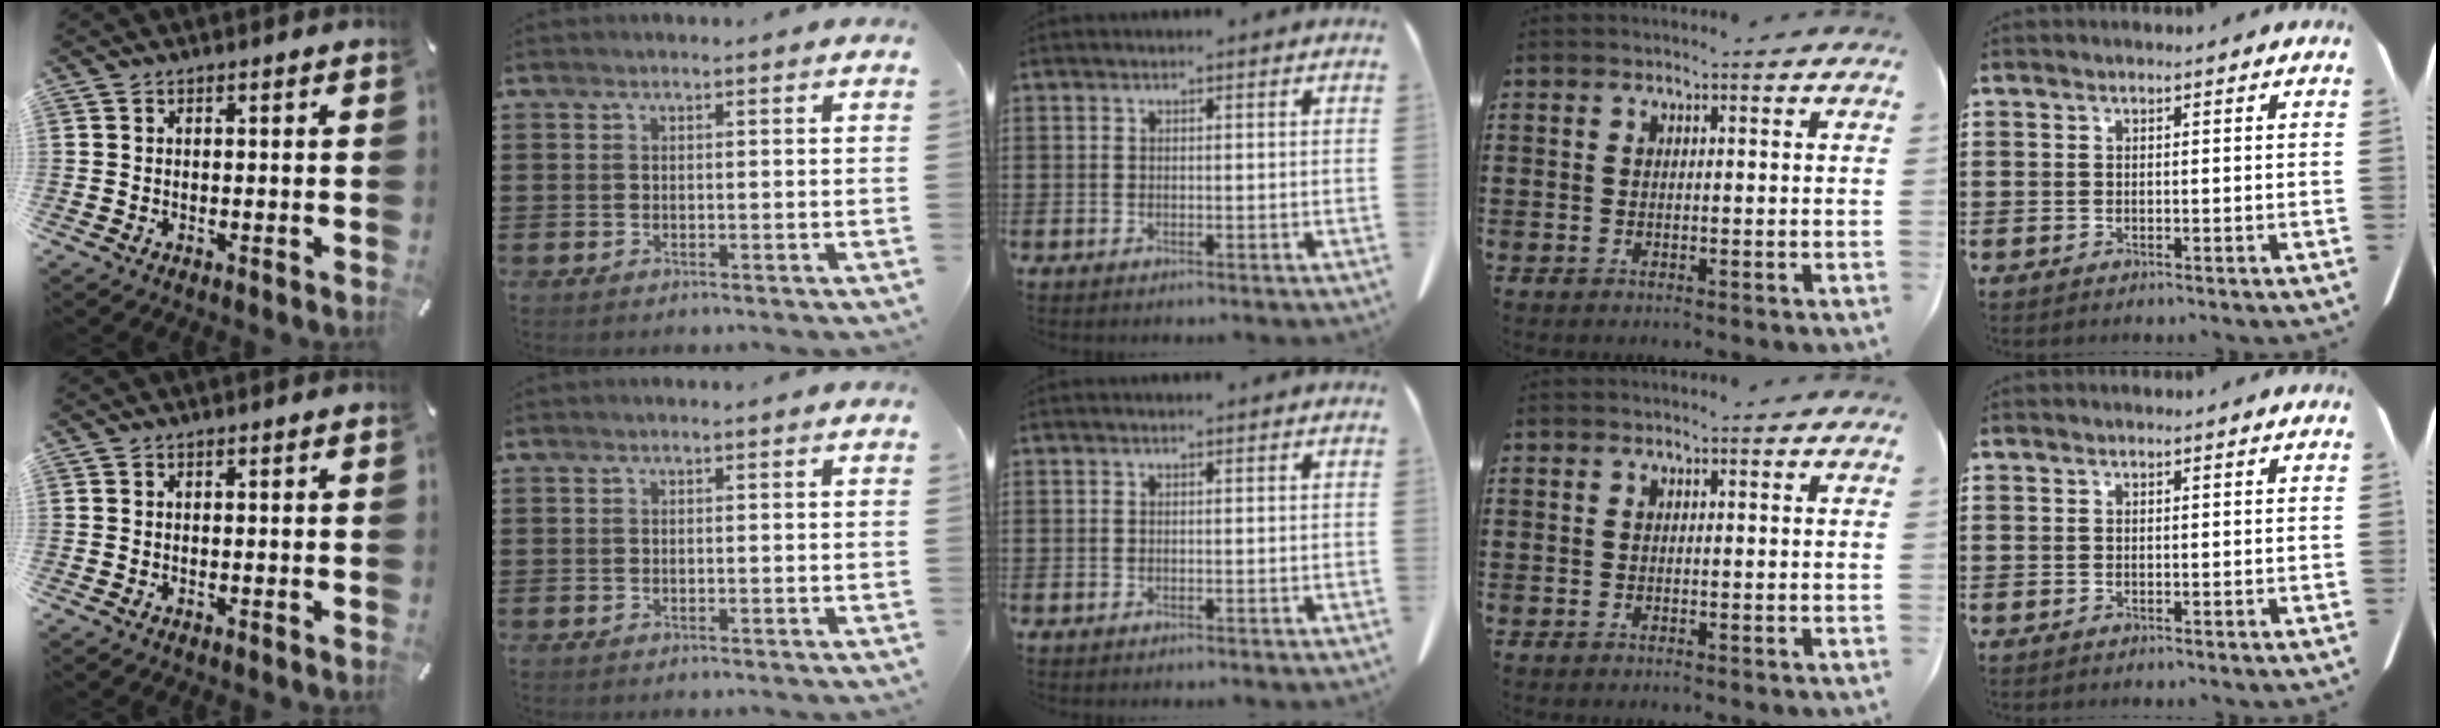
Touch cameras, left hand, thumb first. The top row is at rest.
{}